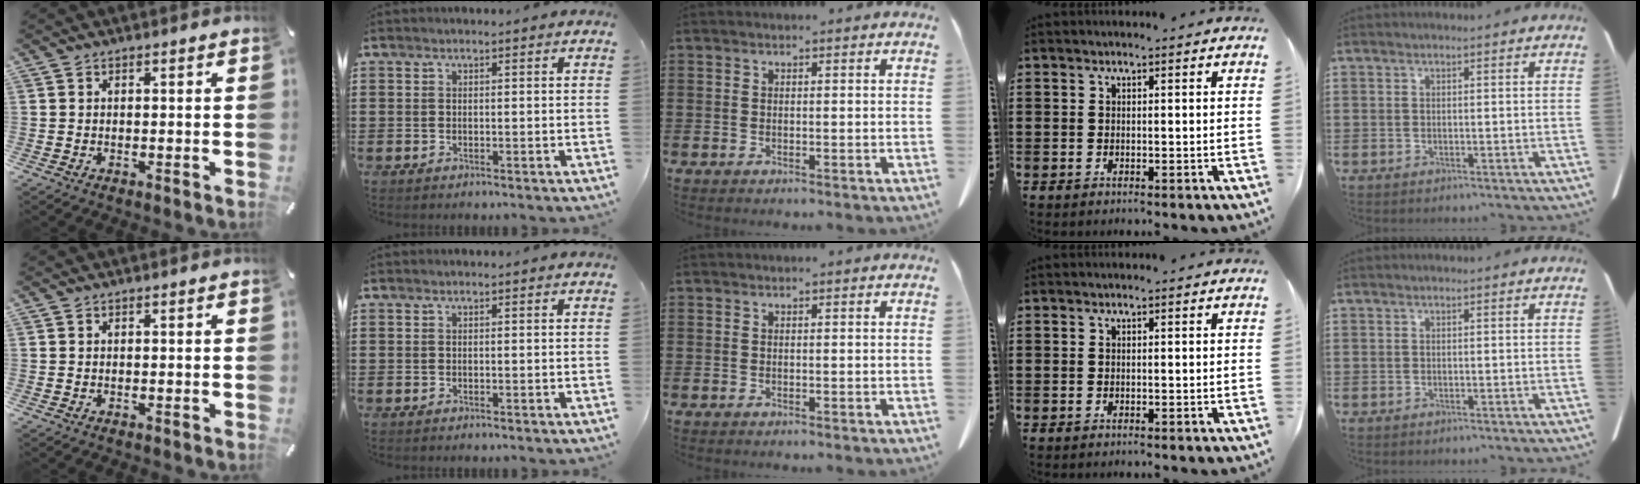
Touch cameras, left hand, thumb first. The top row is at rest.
{}